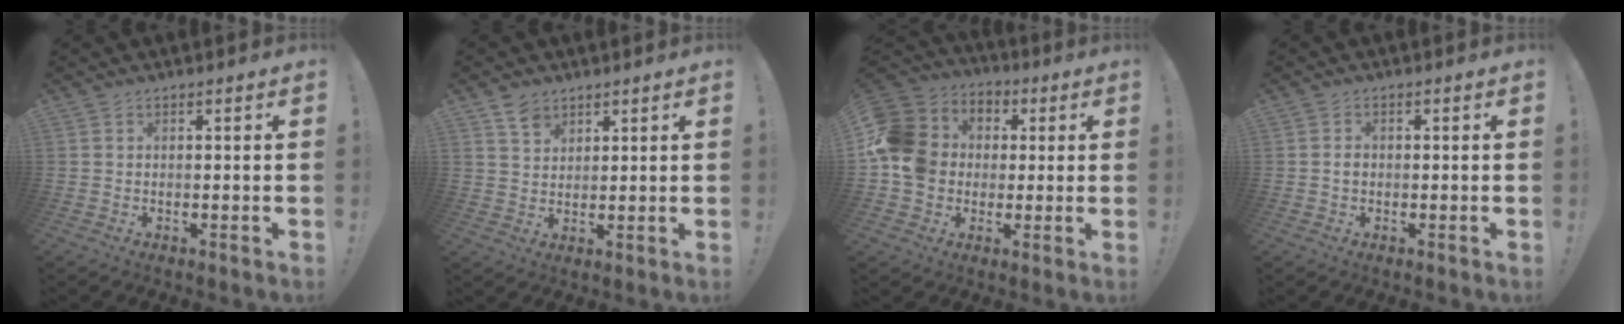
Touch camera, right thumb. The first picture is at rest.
{"total": 4.9, "force": [3.6, 3.1, 1.3], "torque": [-0.021, -0.017, 0.067]}
{"total": 14.7, "force": [0.2, 13.2, 6.5], "torque": [-0.117, 0.011, 0.013]}
{"total": 1.2, "force": [-0.2, 1.1, 0.6], "torque": [-0.004, -0.001, -0.005]}